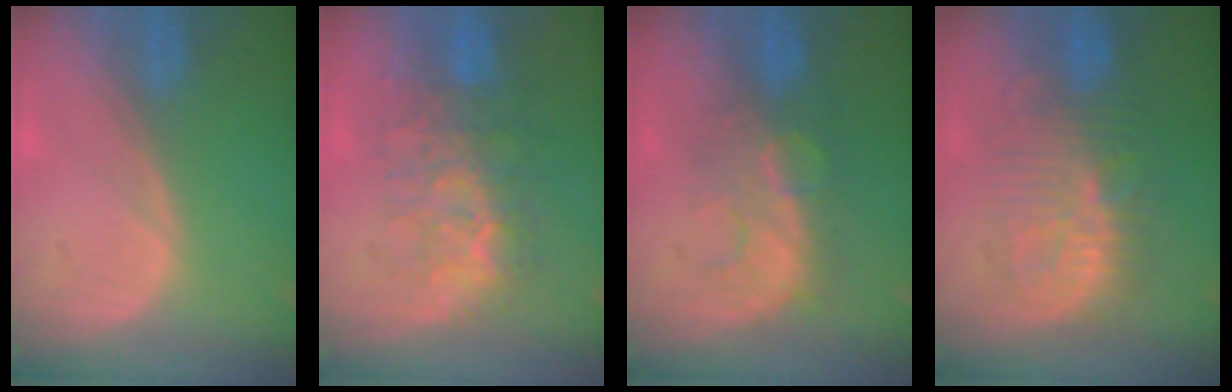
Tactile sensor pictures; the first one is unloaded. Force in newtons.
{"total": 8.9, "press": 8.5, "slide": 2.8}
{"total": 7.9, "press": 7.5, "slide": 2.7}
{"total": 9.4, "press": 9.3, "slide": 1.4}